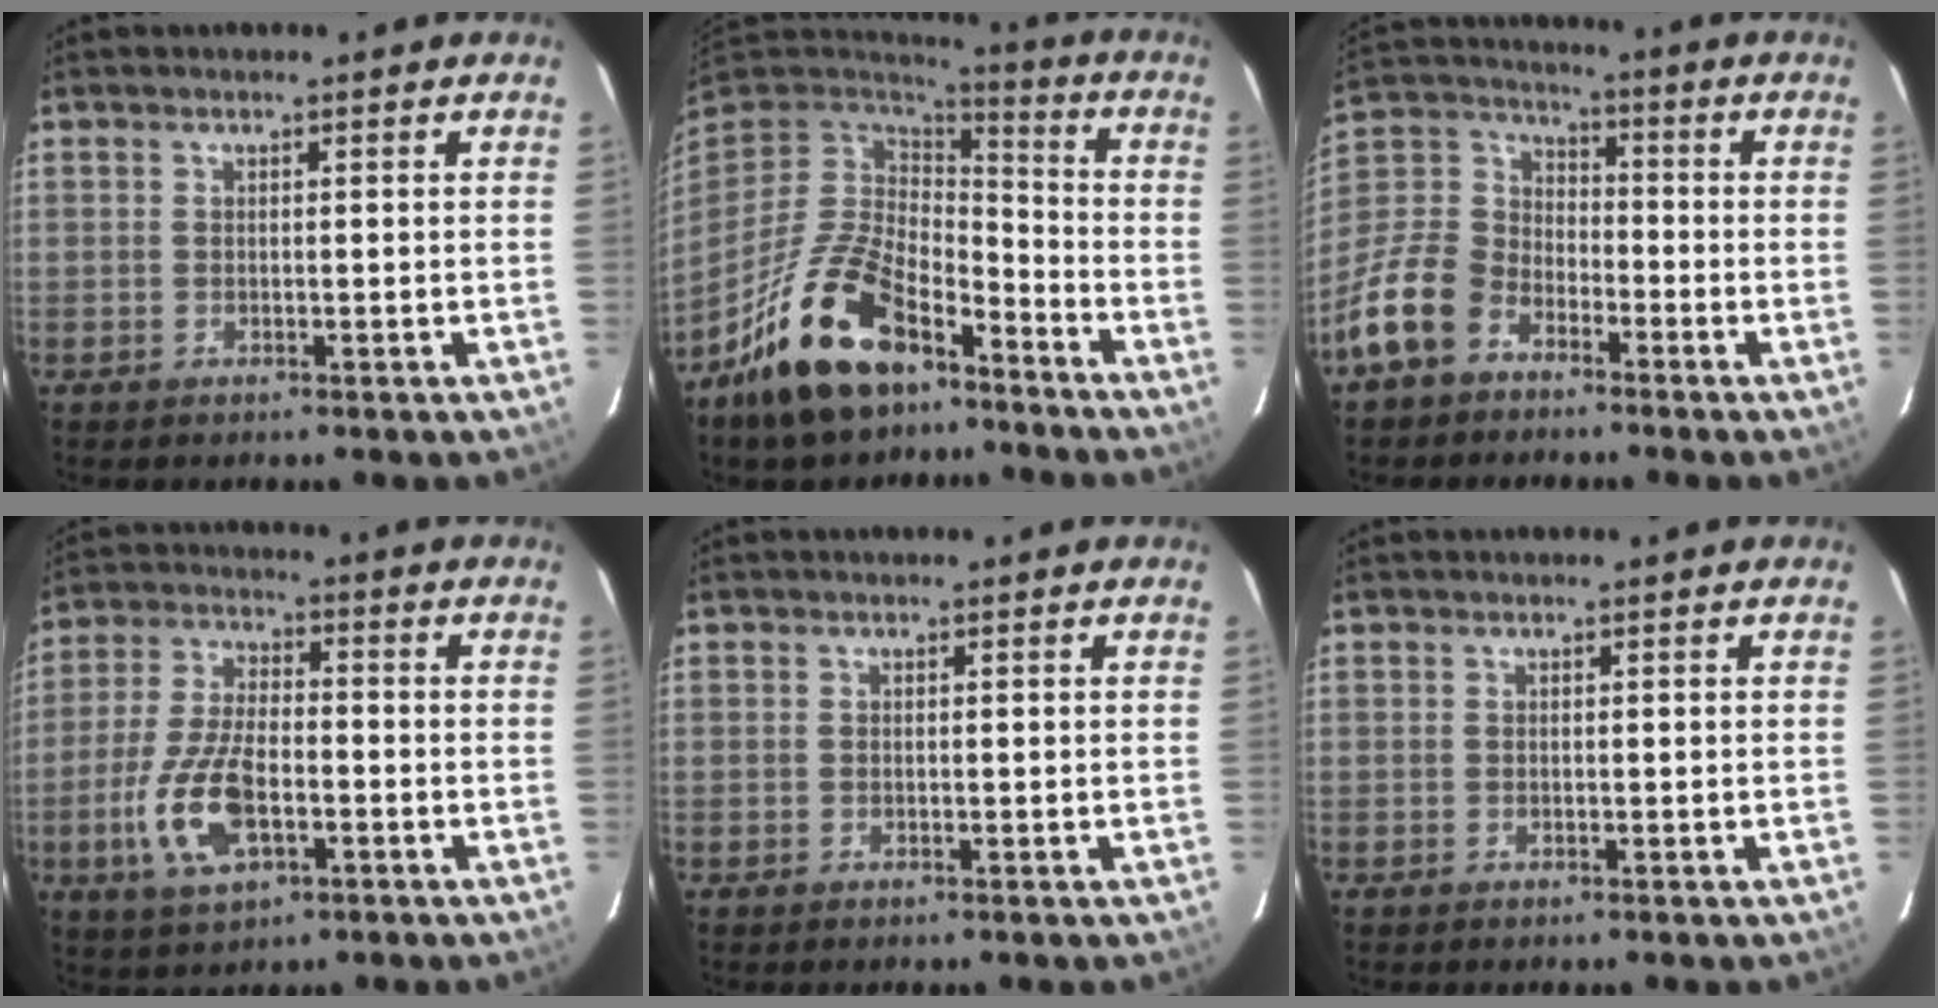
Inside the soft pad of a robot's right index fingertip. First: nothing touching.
{"total": 18.9, "force": [-11.8, 9.2, 11.5], "torque": [-0.235, -0.006, -0.206]}
{"total": 14.3, "force": [-8.5, 9.6, 6.3], "torque": [-0.157, 0.033, -0.164]}
{"total": 12.5, "force": [-4.2, 5.7, 10.4], "torque": [-0.222, -0.003, -0.073]}
{"total": 0.0}
{"total": 0.0}